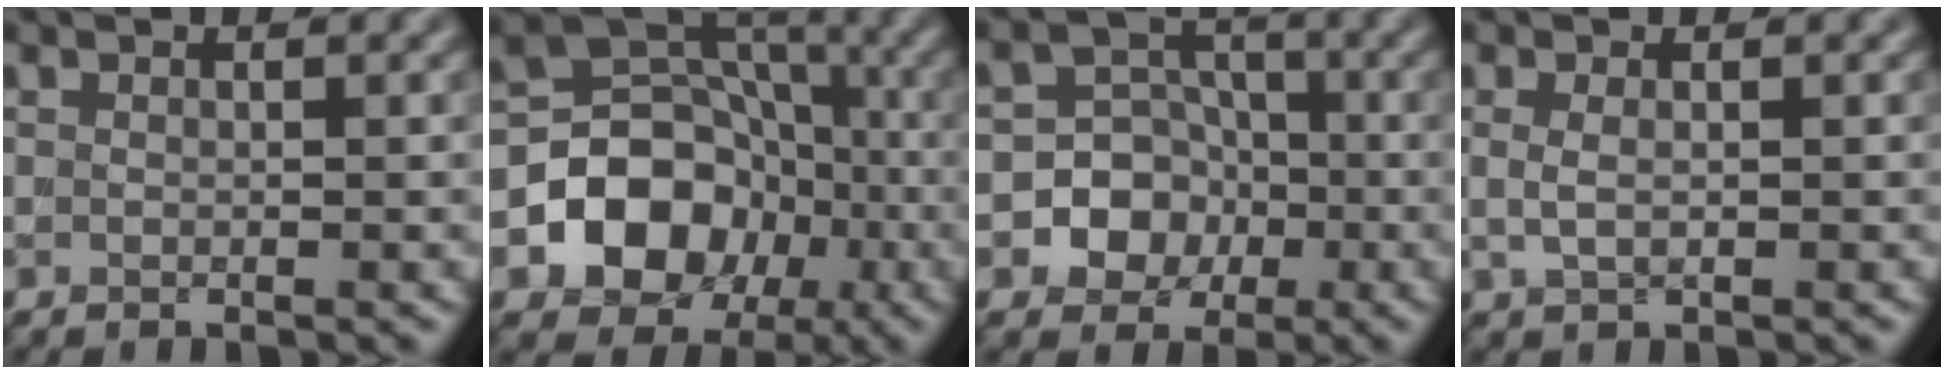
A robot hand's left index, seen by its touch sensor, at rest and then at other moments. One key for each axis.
{"total": 9.4, "fx": -2.7, "fy": 7.7, "fz": 4.7, "tx": -0.062, "ty": -0.002, "tz": -0.063}
{"total": 7.3, "fx": -2.3, "fy": 6.7, "fz": 1.5, "tx": -0.004, "ty": 0.013, "tz": -0.063}
{"total": 1.0, "fx": 0.2, "fy": 0.4, "fz": 0.9, "tx": -0.023, "ty": -0.002, "tz": 0.003}